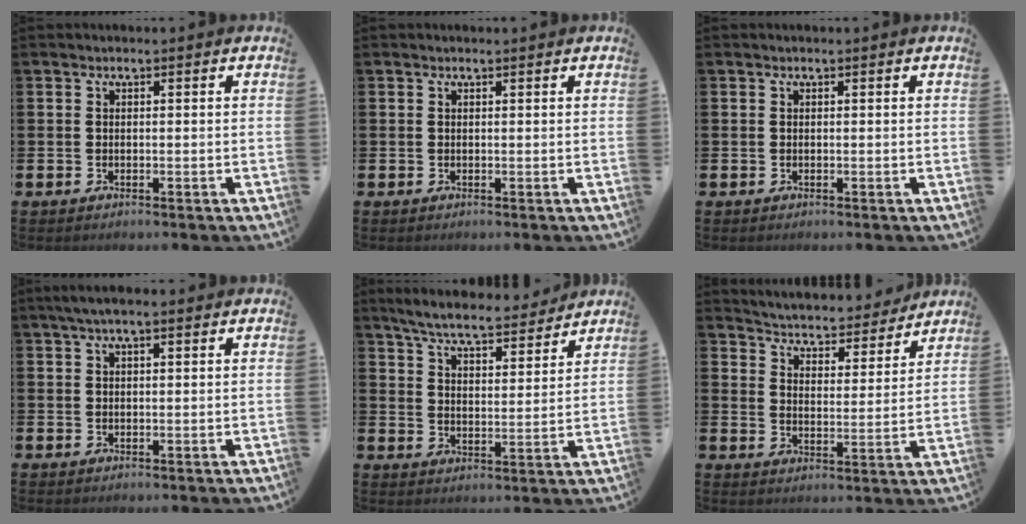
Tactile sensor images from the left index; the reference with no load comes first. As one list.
[{"total": 0.0}, {"total": 0.0}, {"total": 2.9, "force": [2.0, 0.6, 2.0], "torque": [-0.033, 0.002, 0.033]}, {"total": 7.0, "force": [6.6, 0.9, 2.2], "torque": [-0.067, -0.040, 0.114]}, {"total": 4.8, "force": [4.8, 0.8, 0.2], "torque": [-0.036, -0.044, 0.079]}]